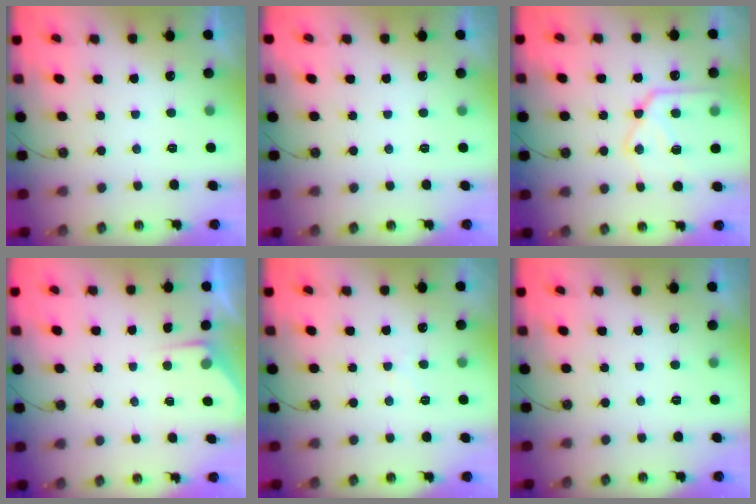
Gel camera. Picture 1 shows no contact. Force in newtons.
{"total": 0.0}
{"total": 15.2, "press": 15.1, "slide": 1.5}
{"total": 3.5, "press": 3.4, "slide": 0.5}
{"total": 3.8, "press": 3.8, "slide": 0.5}
{"total": 0.0}